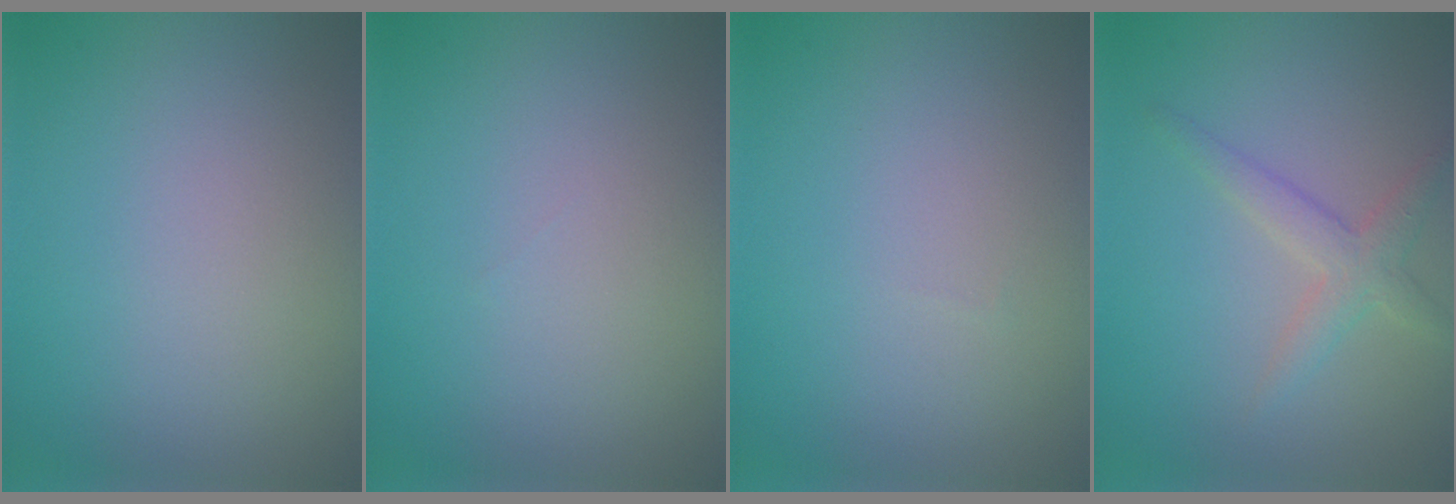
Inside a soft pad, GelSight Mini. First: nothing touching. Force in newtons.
{"total": 0.0}
{"total": 0.0}
{"total": 2.5, "press": 2.5, "slide": 0.2}